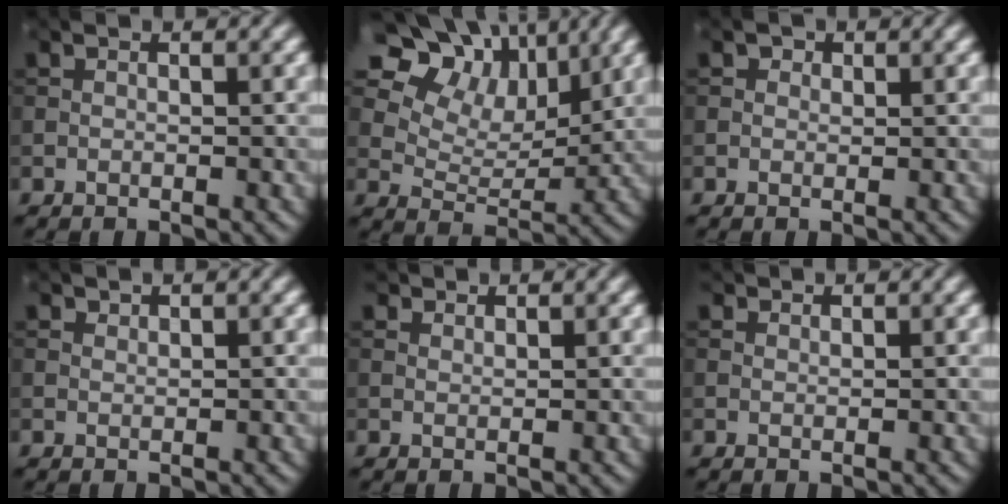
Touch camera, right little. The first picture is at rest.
{"total": 13.6, "force": [8.4, 8.3, 6.7], "torque": [-0.138, 0.025, 0.145]}
{"total": 0.9, "force": [0.5, 0.7, 0.3], "torque": [-0.005, -0.002, 0.003]}
{"total": 0.7, "force": [0.6, 0.2, 0.1], "torque": [-0.002, -0.001, 0.014]}
{"total": 1.5, "force": [1.3, 0.6, 0.4], "torque": [-0.011, 0.001, 0.023]}
{"total": 1.0, "force": [0.9, 0.4, 0.2], "torque": [-0.007, 0.001, 0.016]}